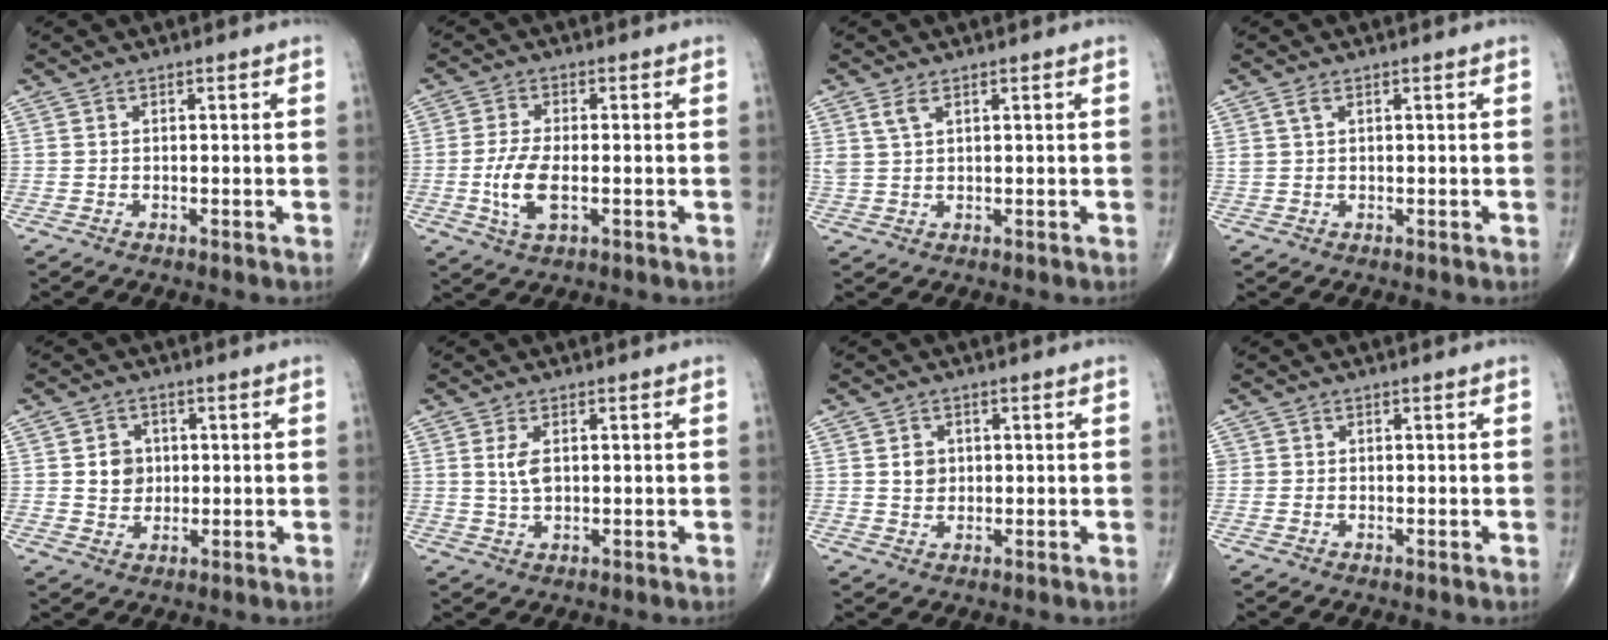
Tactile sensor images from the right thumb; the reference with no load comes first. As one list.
[{"total": 6.9, "force": [-1.3, 3.1, 6.0], "torque": [-0.130, -0.002, -0.023]}, {"total": 2.7, "force": [1.6, 1.2, 1.9], "torque": [-0.045, -0.001, 0.040]}, {"total": 1.6, "force": [0.8, 0.8, 1.2], "torque": [-0.031, 0.005, 0.022]}, {"total": 5.0, "force": [0.6, 4.4, 2.3], "torque": [-0.015, 0.000, 0.011]}, {"total": 3.5, "force": [0.8, 1.8, 2.9], "torque": [-0.057, -0.005, 0.017]}, {"total": 3.0, "force": [0.5, 2.5, 1.4], "torque": [-0.009, -0.001, 0.010]}, {"total": 0.7, "force": [0.0, 0.7, 0.0], "torque": [0.005, 0.004, -0.002]}]